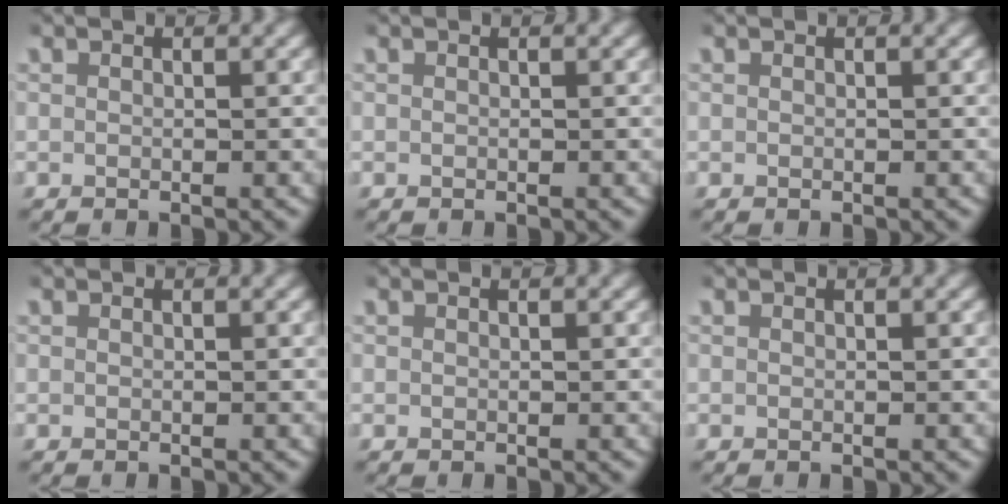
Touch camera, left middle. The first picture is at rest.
{"total": 0.0}
{"total": 0.0}
{"total": 0.0}
{"total": 0.0}
{"total": 0.0}